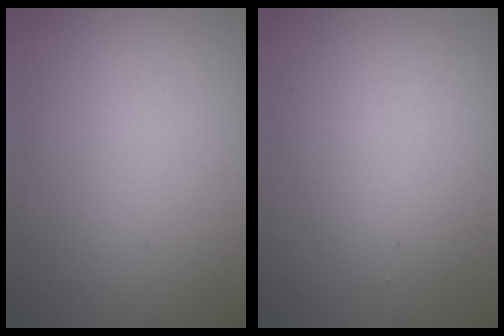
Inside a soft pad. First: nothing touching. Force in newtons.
{"total": 3.2, "press": 3.2, "slide": 0.2}